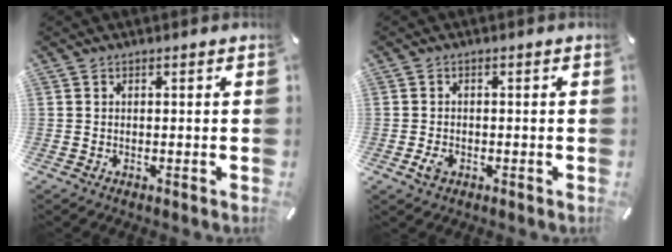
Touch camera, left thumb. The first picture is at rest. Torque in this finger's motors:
{"motor_torque": [-0.02, 0.92, 0.03, 0.12, 0.12]}